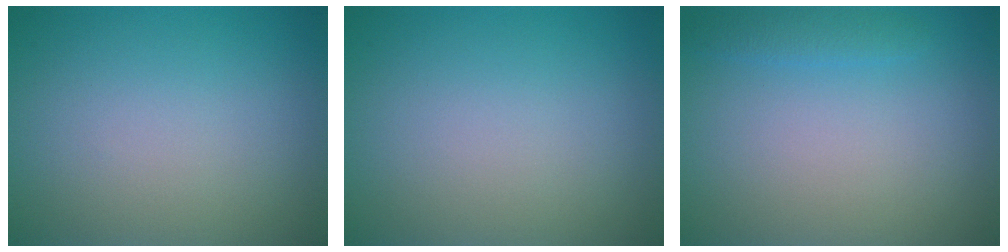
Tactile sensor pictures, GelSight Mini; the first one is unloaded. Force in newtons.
{"total": 0.0}
{"total": 1.2, "press": 1.2, "slide": 0.1}